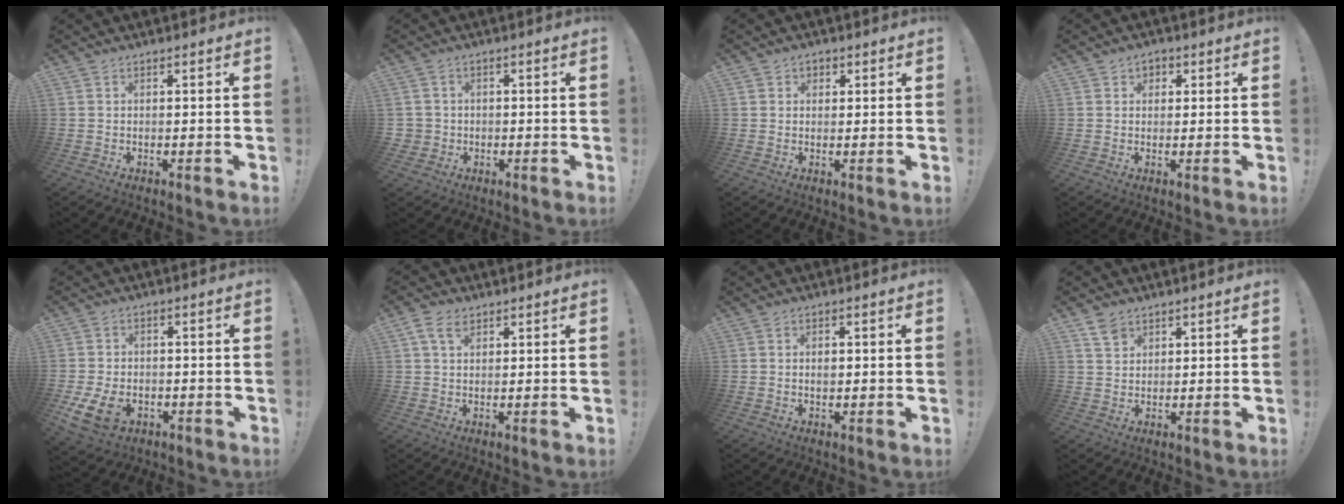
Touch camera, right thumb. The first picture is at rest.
{"total": 2.8, "force": [0.0, 2.7, 0.7], "torque": [-0.007, 0.002, 0.002]}
{"total": 2.0, "force": [0.6, 1.8, 0.6], "torque": [0.000, -0.002, 0.009]}
{"total": 2.2, "force": [0.6, 2.0, 0.7], "torque": [-0.002, 0.000, 0.008]}
{"total": 9.7, "force": [-2.9, 6.5, 6.5], "torque": [-0.122, 0.010, -0.050]}
{"total": 5.2, "force": [2.5, 3.3, 3.1], "torque": [-0.058, 0.000, 0.049]}
{"total": 1.2, "force": [0.2, 0.8, 0.9], "torque": [-0.002, -0.003, -0.001]}
{"total": 4.4, "force": [3.0, 2.8, 1.4], "torque": [-0.007, -0.017, 0.053]}